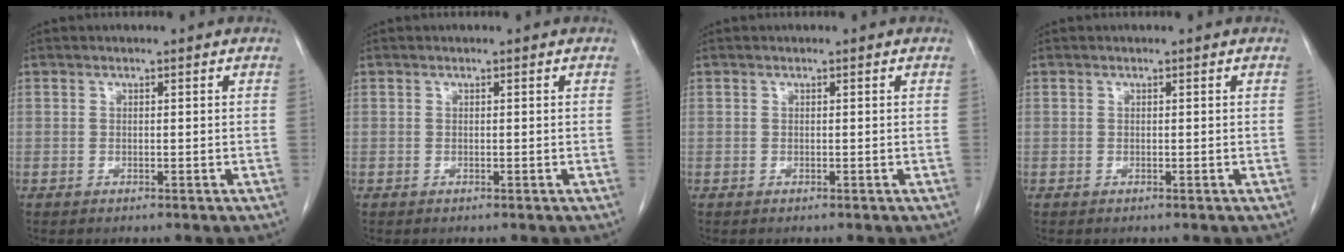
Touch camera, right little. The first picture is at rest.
{"total": 0.0}
{"total": 0.0}
{"total": 0.0}